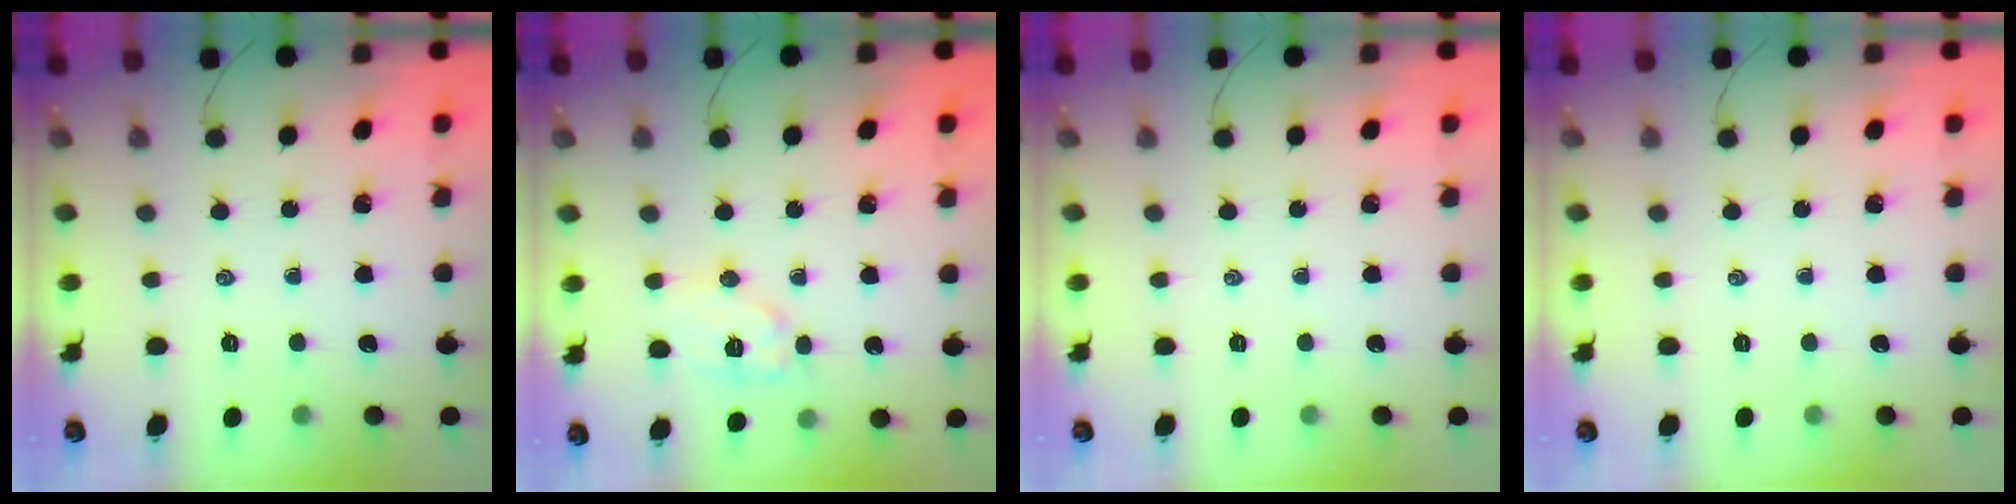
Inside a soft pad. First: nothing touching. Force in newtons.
{"total": 9.4, "press": 9.4, "slide": 0.4}
{"total": 0.0}
{"total": 0.0}